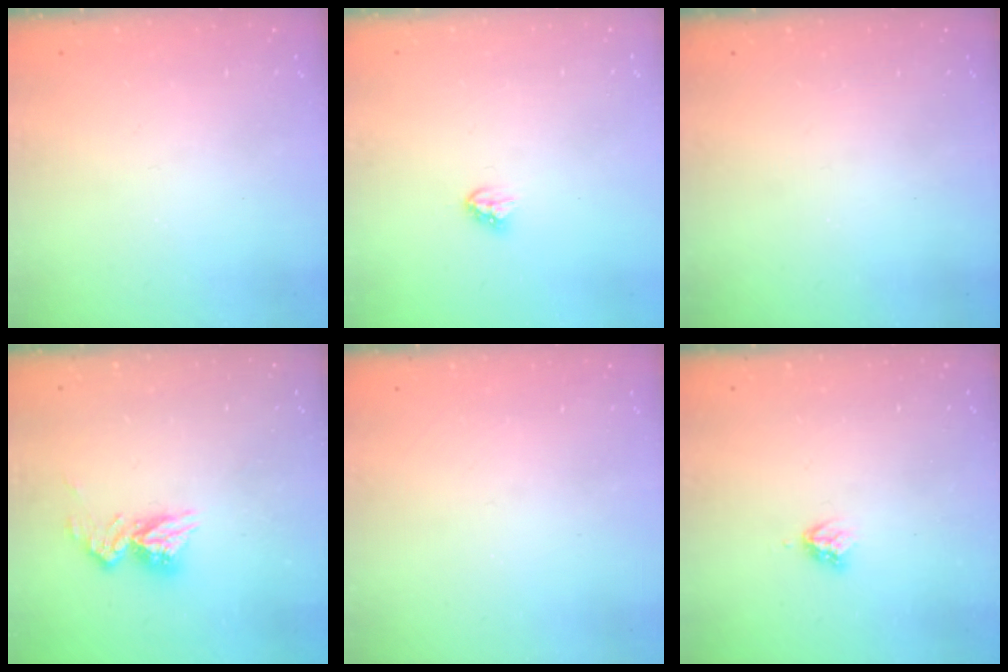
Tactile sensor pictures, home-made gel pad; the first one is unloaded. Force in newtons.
{"total": 3.5, "press": 3.5, "slide": 0.2}
{"total": 0.0}
{"total": 10.7, "press": 10.7, "slide": 1.0}
{"total": 0.0}
{"total": 3.3, "press": 3.3, "slide": 0.4}